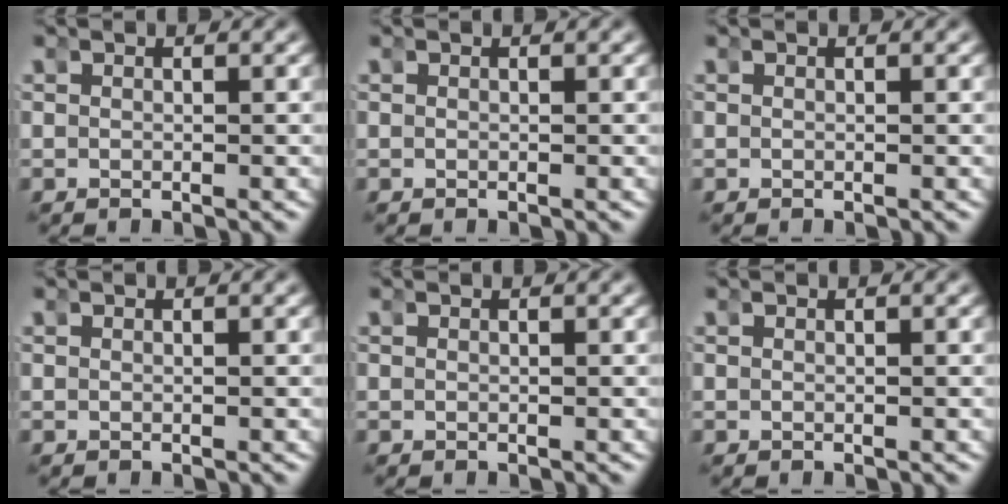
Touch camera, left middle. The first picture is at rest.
{"total": 0.0}
{"total": 0.0}
{"total": 0.0}
{"total": 0.0}
{"total": 0.0}